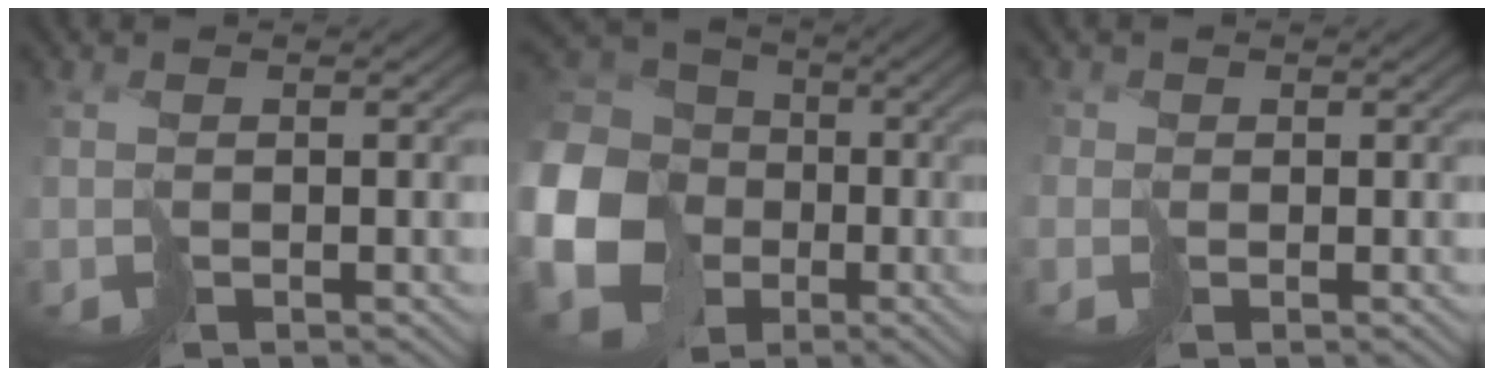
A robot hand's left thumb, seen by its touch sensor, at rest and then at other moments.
{"total": 20.0, "force": [-4.5, 17.4, 8.9], "torque": [-0.266, -0.030, -0.113]}
{"total": 1.2, "force": [-0.1, 0.9, -0.8], "torque": [0.018, 0.001, -0.011]}